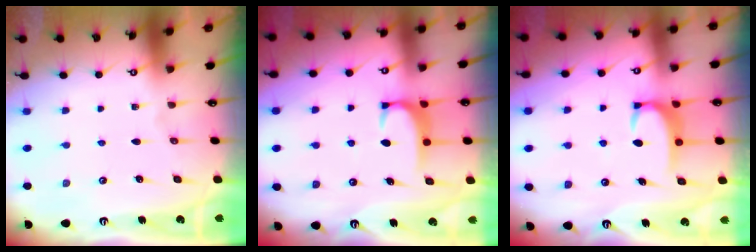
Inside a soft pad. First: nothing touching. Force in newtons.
{"total": 1.7, "press": 1.7, "slide": 0.5}
{"total": 3.4, "press": 3.4, "slide": 0.5}